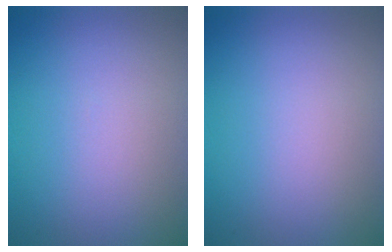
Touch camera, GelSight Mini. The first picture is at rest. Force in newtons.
{"total": 0.0}